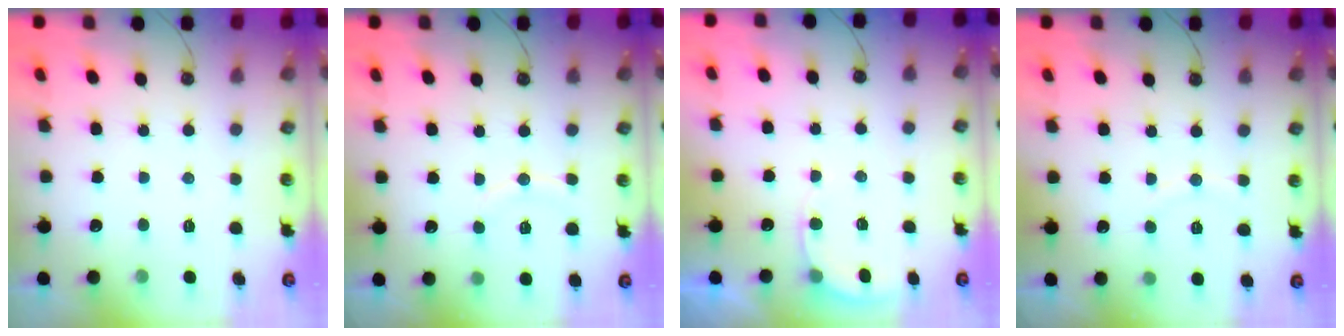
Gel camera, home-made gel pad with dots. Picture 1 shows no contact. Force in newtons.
{"total": 7.1, "press": 6.9, "slide": 1.8}
{"total": 5.7, "press": 5.6, "slide": 1.5}
{"total": 4.8, "press": 4.7, "slide": 0.6}